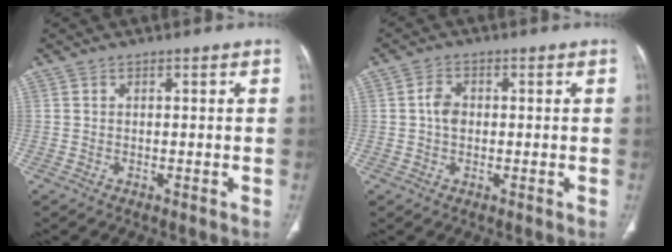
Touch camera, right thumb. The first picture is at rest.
{"total": 3.3, "force": [0.0, 2.4, 2.2], "torque": [-0.038, 0.007, -0.005]}